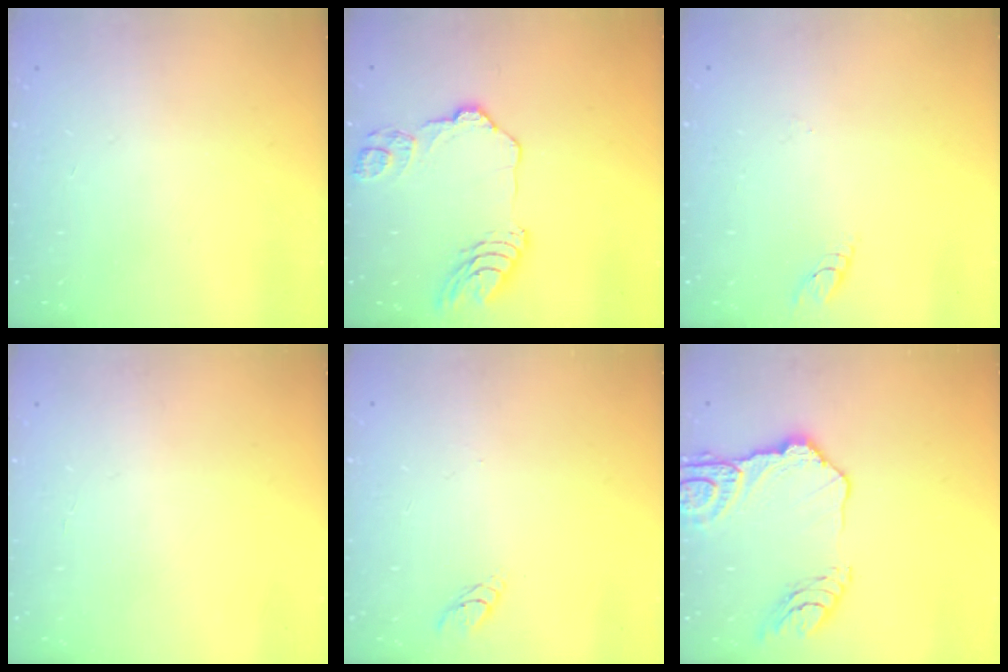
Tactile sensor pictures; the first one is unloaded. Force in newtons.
{"total": 13.5, "press": 13.4, "slide": 1.6}
{"total": 2.7, "press": 2.7, "slide": 0.3}
{"total": 1.9, "press": 1.9, "slide": 0.2}
{"total": 3.3, "press": 3.3, "slide": 0.3}
{"total": 16.6, "press": 16.5, "slide": 1.8}